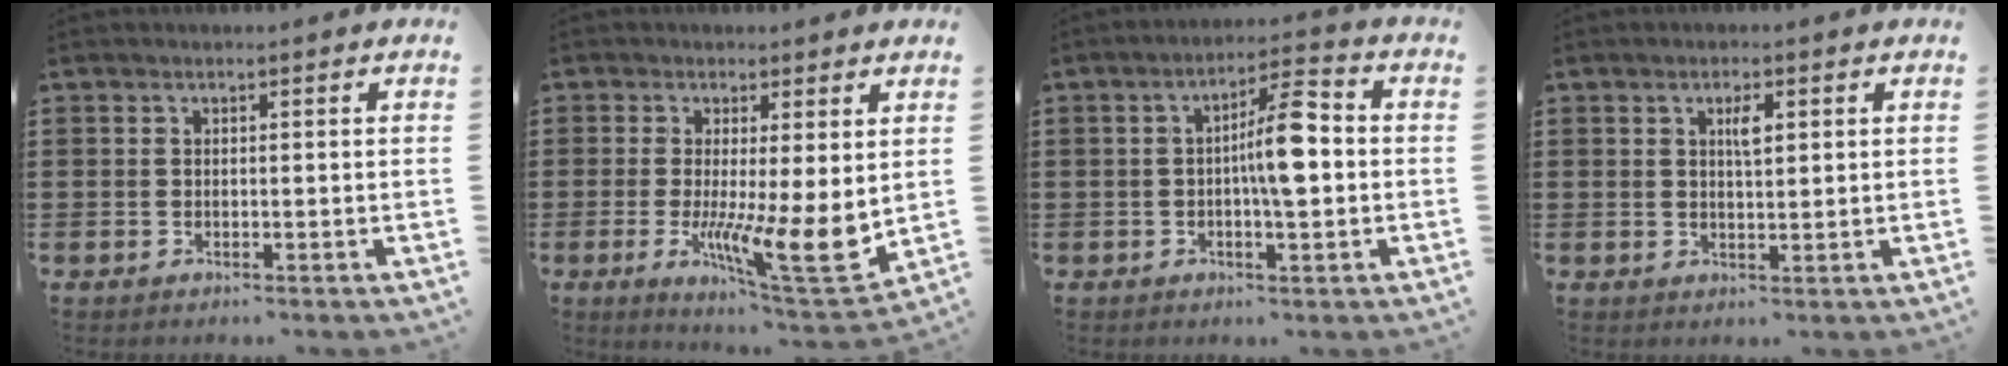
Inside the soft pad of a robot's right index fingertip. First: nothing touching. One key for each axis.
{"total": 10.0, "fx": -1.0, "fy": 2.1, "fz": 9.8, "tx": -0.142, "ty": -0.031, "tz": -0.012}
{"total": 7.9, "fx": -0.2, "fy": 2.2, "fz": 7.6, "tx": -0.129, "ty": 0.010, "tz": -0.009}
{"total": 2.7, "fx": 0.9, "fy": 0.8, "fz": 2.4, "tx": -0.042, "ty": 0.001, "tz": 0.011}